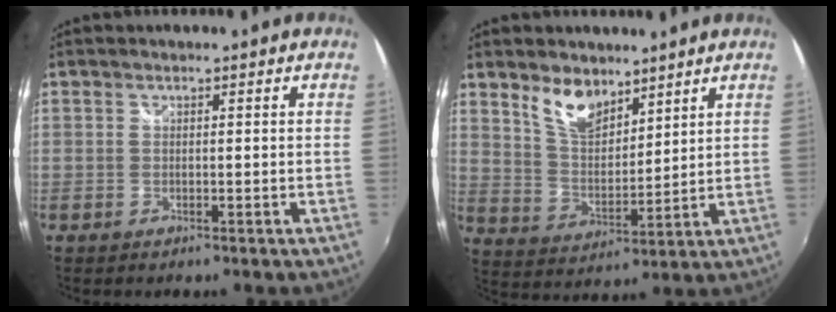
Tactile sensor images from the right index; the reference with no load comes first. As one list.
[{"total": 8.8, "force": [6.2, 4.1, 4.7], "torque": [-0.083, 0.006, 0.122]}]